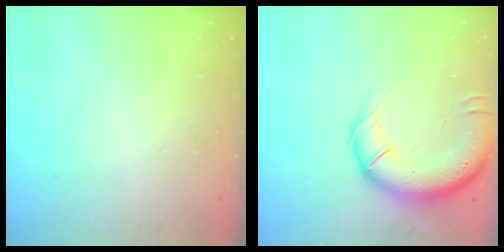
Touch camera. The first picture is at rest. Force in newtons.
{"total": 16.8, "press": 16.3, "slide": 4.1}